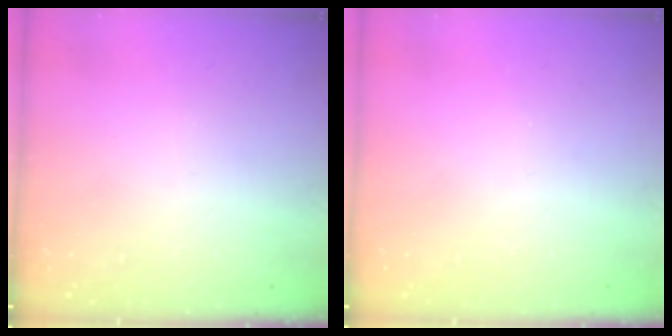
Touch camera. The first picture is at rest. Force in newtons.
{"total": 0.0}